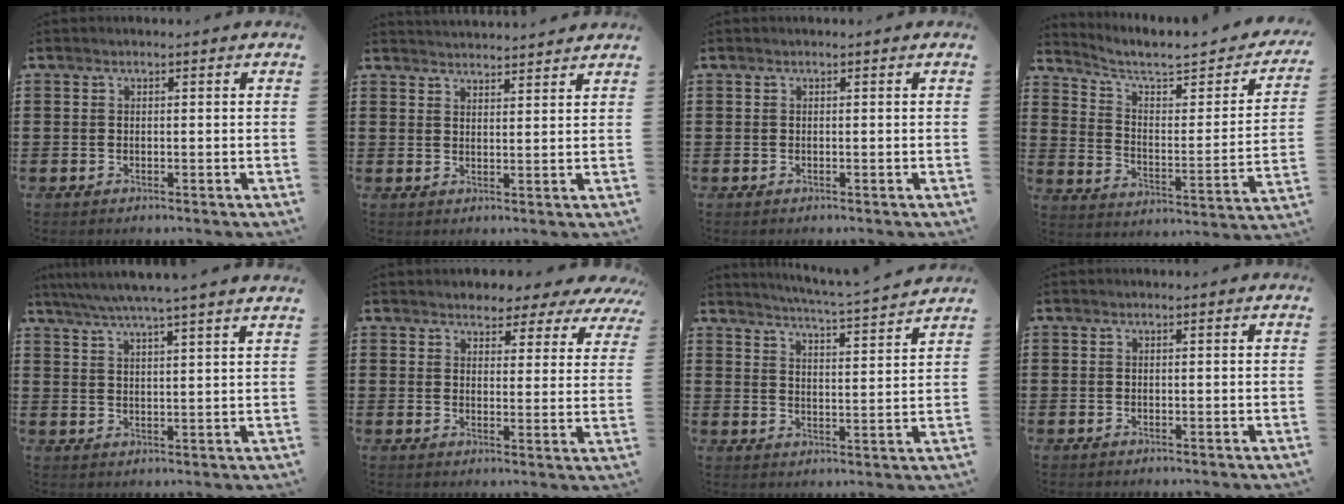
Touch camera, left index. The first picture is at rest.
{"total": 2.7, "force": [2.6, -0.3, -0.3], "torque": [-0.001, -0.010, 0.051]}
{"total": 0.0}
{"total": 5.0, "force": [4.0, 1.0, 2.8], "torque": [-0.078, -0.033, 0.061]}
{"total": 4.9, "force": [4.3, -0.9, 2.2], "torque": [-0.055, -0.017, 0.074]}
{"total": 4.0, "force": [3.7, 1.3, 0.5], "torque": [-0.023, -0.016, 0.062]}
{"total": 4.1, "force": [3.9, -1.0, 0.9], "torque": [-0.036, -0.034, 0.061]}
{"total": 0.0}